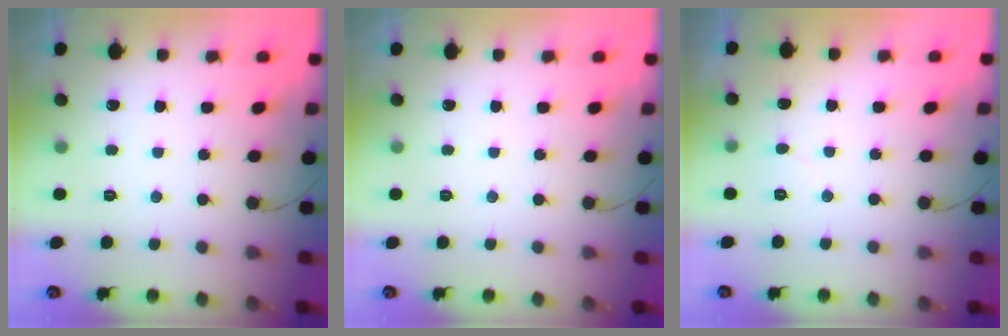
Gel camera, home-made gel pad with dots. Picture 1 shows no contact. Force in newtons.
{"total": 0.0}
{"total": 4.0, "press": 4.0, "slide": 0.3}